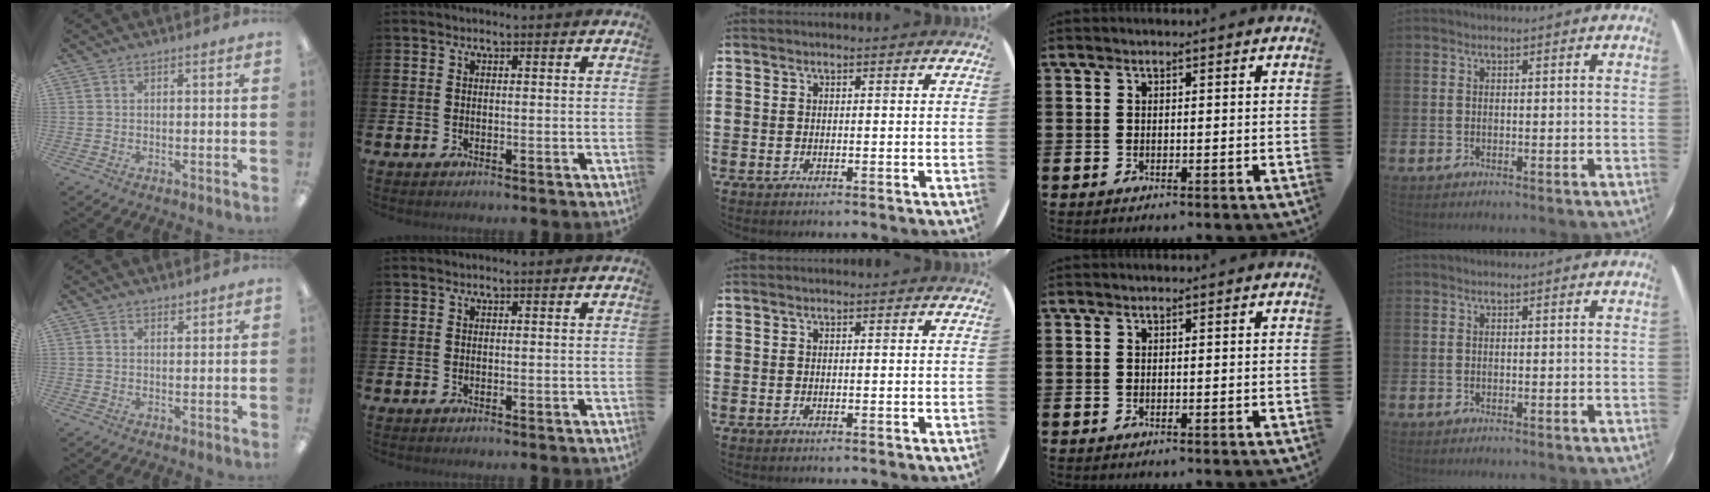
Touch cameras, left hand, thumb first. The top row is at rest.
{"thumb": {"total": 1.3, "force": [1.2, 0.3, 0.1], "torque": [0.005, -0.005, 0.022]}}